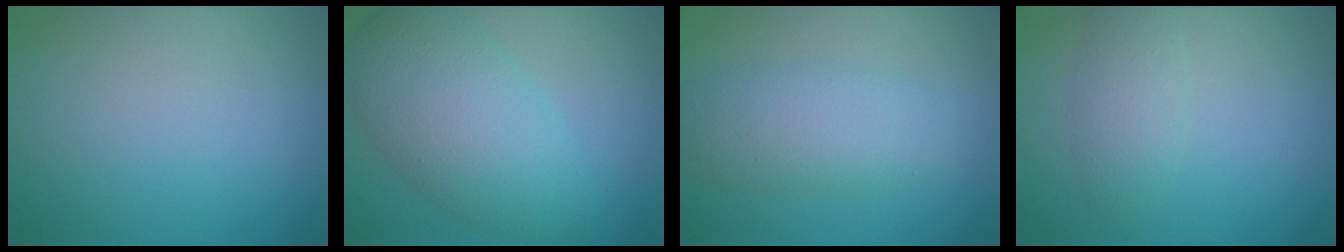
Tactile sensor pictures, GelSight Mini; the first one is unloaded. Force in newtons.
{"total": 7.3, "press": 7.3, "slide": 0.1}
{"total": 4.2, "press": 4.2, "slide": 0.0}
{"total": 2.4, "press": 2.4, "slide": 0.0}